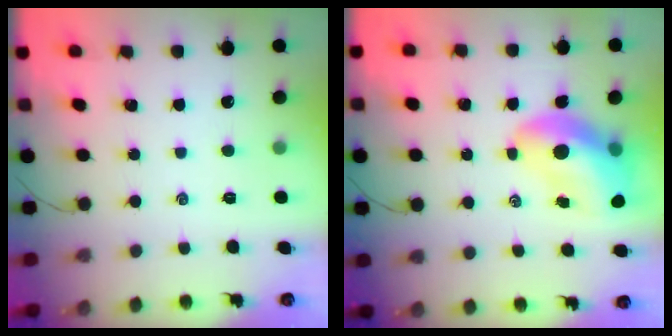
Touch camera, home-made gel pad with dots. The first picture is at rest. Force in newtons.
{"total": 12.7, "press": 12.1, "slide": 3.8}